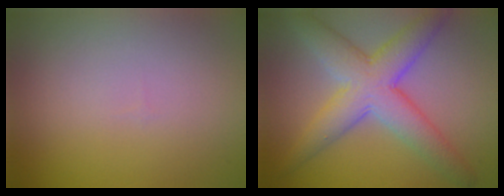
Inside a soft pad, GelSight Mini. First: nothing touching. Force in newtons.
{"total": 6.8, "press": 6.8, "slide": 0.2}